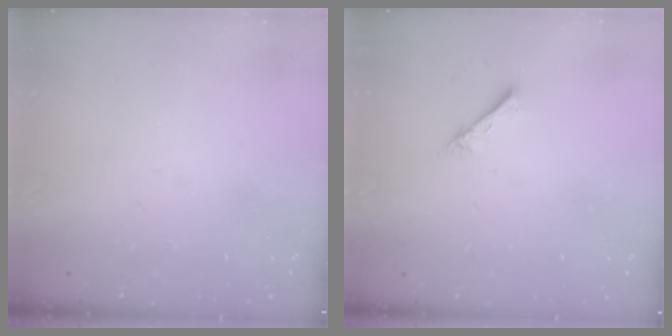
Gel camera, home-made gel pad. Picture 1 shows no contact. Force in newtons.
{"total": 2.3, "press": 2.3, "slide": 0.3}